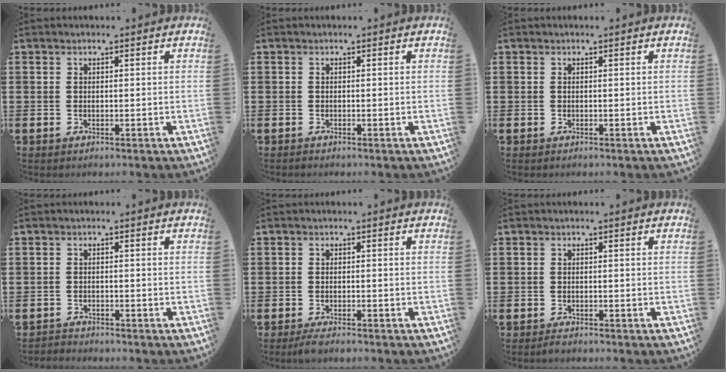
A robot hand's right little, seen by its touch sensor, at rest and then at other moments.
{"total": 0.0}
{"total": 0.0}
{"total": 1.2, "force": [-1.1, 0.1, -0.2], "torque": [0.000, 0.004, -0.025]}
{"total": 1.6, "force": [-1.3, 0.2, 0.9], "torque": [-0.017, 0.002, -0.026]}
{"total": 0.7, "force": [-0.6, 0.2, 0.3], "torque": [-0.007, -0.002, -0.013]}